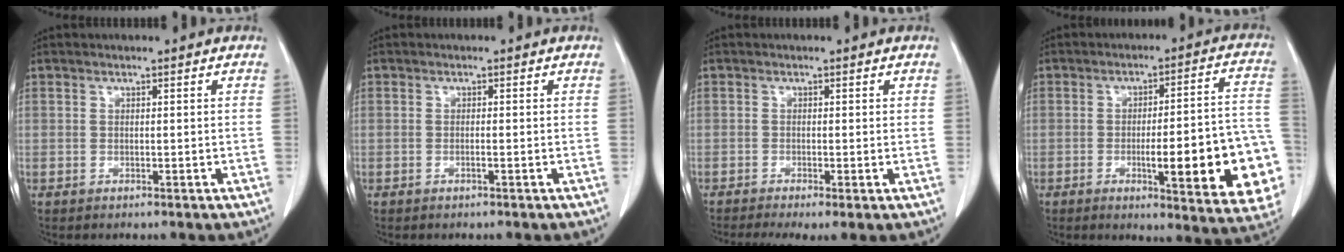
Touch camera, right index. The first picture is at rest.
{"total": 0.6, "force": [-0.3, -0.1, 0.5], "torque": [-0.010, 0.001, -0.005]}
{"total": 4.0, "force": [-2.3, 1.0, 3.2], "torque": [-0.055, -0.013, -0.041]}
{"total": 19.1, "force": [-5.1, 3.2, 18.1], "torque": [-0.147, 0.022, -0.051]}